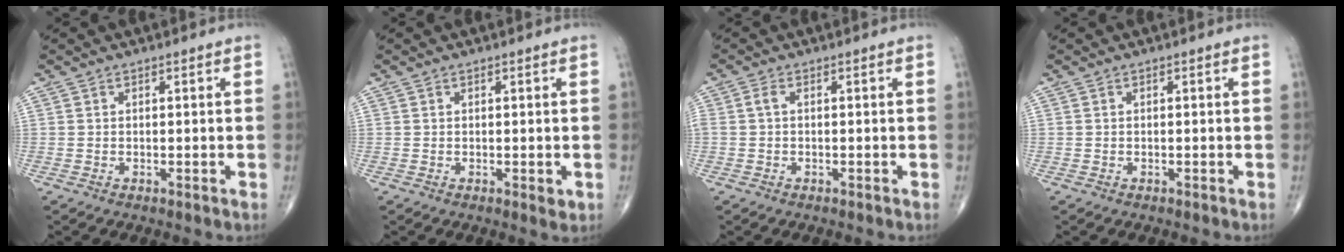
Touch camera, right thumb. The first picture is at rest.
{"total": 1.3, "force": [0.1, 0.6, 1.1], "torque": [-0.015, -0.005, 0.001]}
{"total": 1.5, "force": [0.1, 0.8, 1.3], "torque": [-0.031, 0.003, -0.001]}
{"total": 0.0}